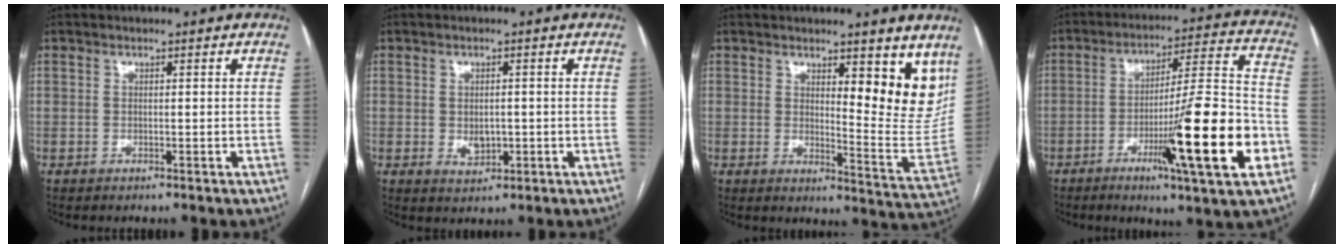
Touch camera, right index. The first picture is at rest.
{"total": 2.8, "force": [-0.4, 1.8, 2.1], "torque": [-0.033, 0.000, 0.004]}
{"total": 11.0, "force": [7.0, 2.6, 8.0], "torque": [-0.084, -0.031, 0.088]}
{"total": 19.2, "force": [-6.7, 0.1, 18.0], "torque": [-0.265, -0.010, -0.103]}